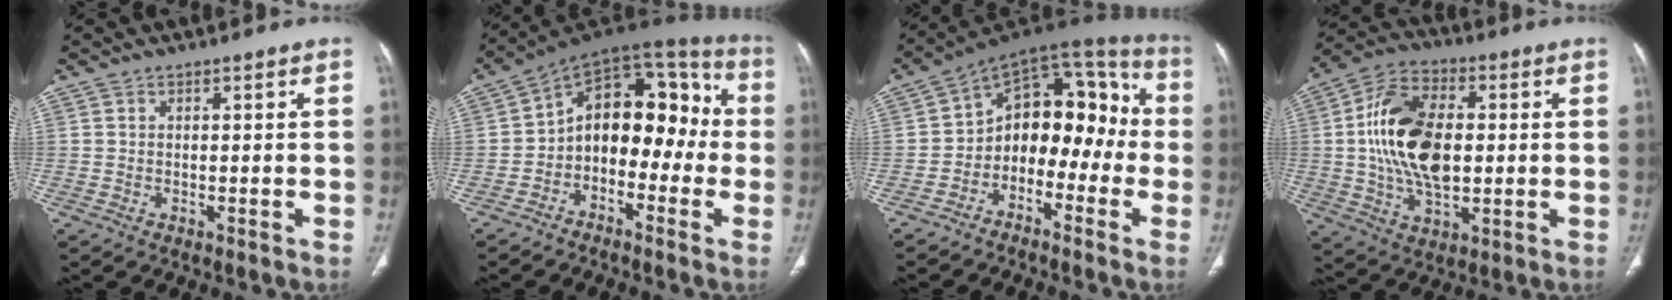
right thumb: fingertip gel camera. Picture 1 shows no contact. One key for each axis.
{"total": 15.7, "fx": -2.2, "fy": 10.3, "fz": 11.7, "tx": -0.117, "ty": 0.073, "tz": -0.048}
{"total": 15.2, "fx": -3.3, "fy": 10.5, "fz": 10.5, "tx": -0.094, "ty": 0.091, "tz": -0.065}
{"total": 17.4, "fx": 1.0, "fy": 10.1, "fz": 14.1, "tx": -0.255, "ty": 0.013, "tz": 0.019}